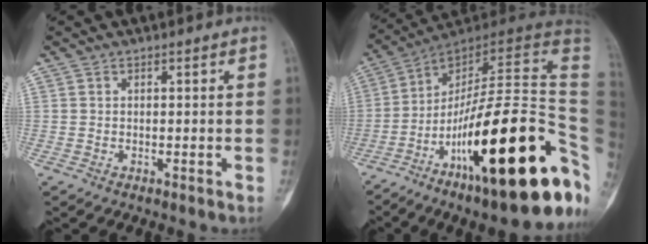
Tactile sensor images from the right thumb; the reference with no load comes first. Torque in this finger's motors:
{"motor_torque": [3.54, 1.48, 2.26, -0.50, 0.83]}